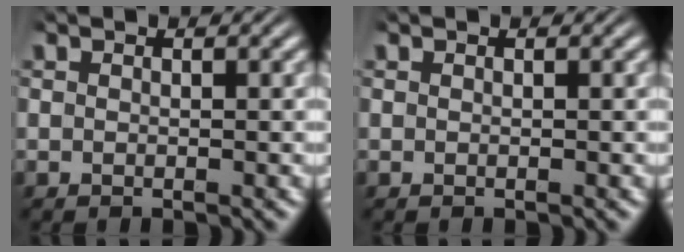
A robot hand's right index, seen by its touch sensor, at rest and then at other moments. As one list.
[{"total": 0.0}]